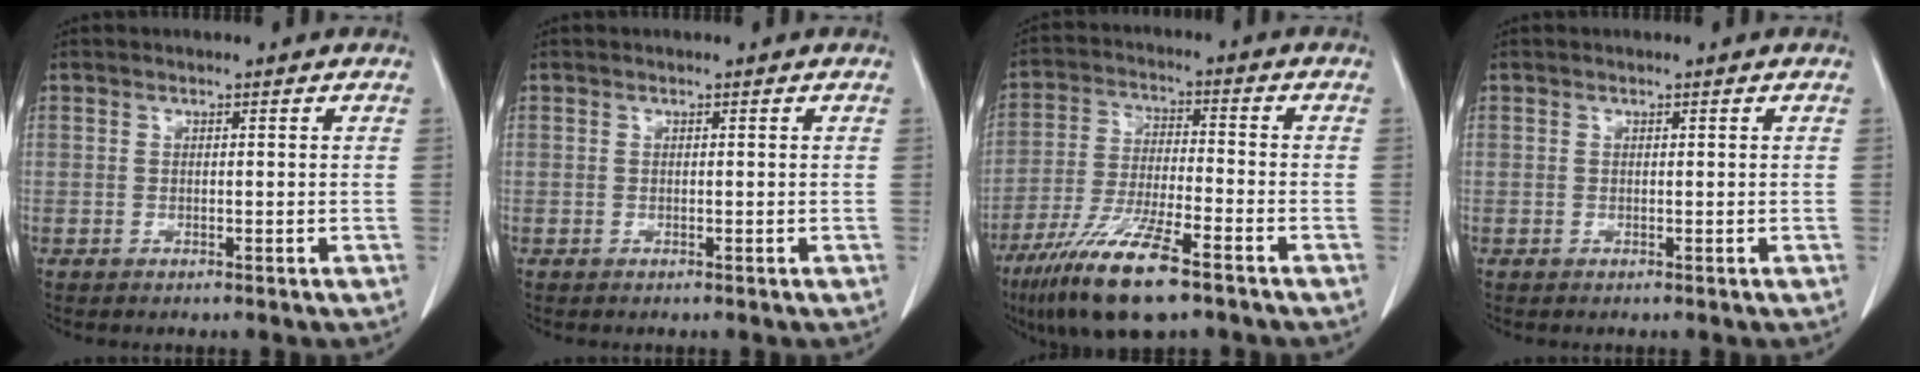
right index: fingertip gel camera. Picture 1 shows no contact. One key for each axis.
{"total": 0.0}
{"total": 13.2, "fx": -8.6, "fy": 1.9, "fz": 9.8, "tx": -0.195, "ty": -0.029, "tz": -0.153}
{"total": 0.0}